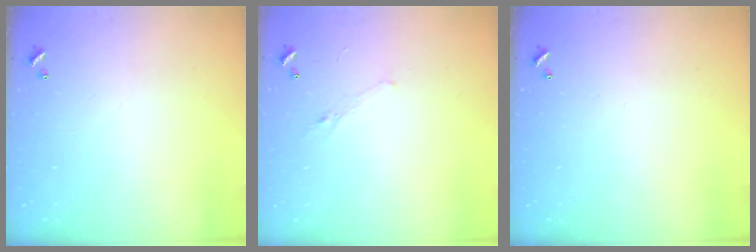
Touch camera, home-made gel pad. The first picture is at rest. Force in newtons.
{"total": 0.7, "press": 0.2, "slide": 0.6}
{"total": 0.0}